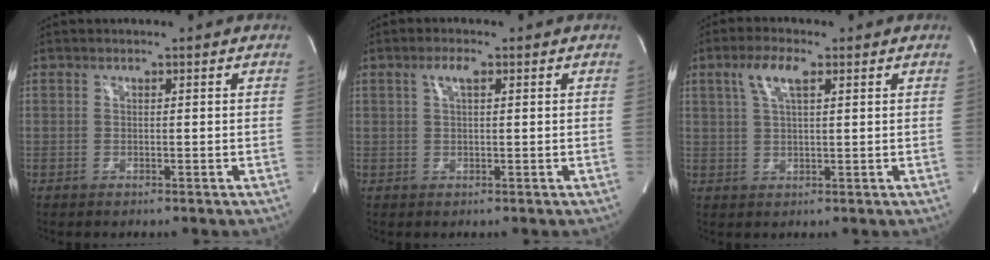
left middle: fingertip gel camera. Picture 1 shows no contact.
{"total": 2.2, "force": [0.9, 0.5, 1.9], "torque": [-0.040, 0.007, 0.017]}
{"total": 4.8, "force": [2.2, 1.2, 4.1], "torque": [-0.090, 0.013, 0.045]}